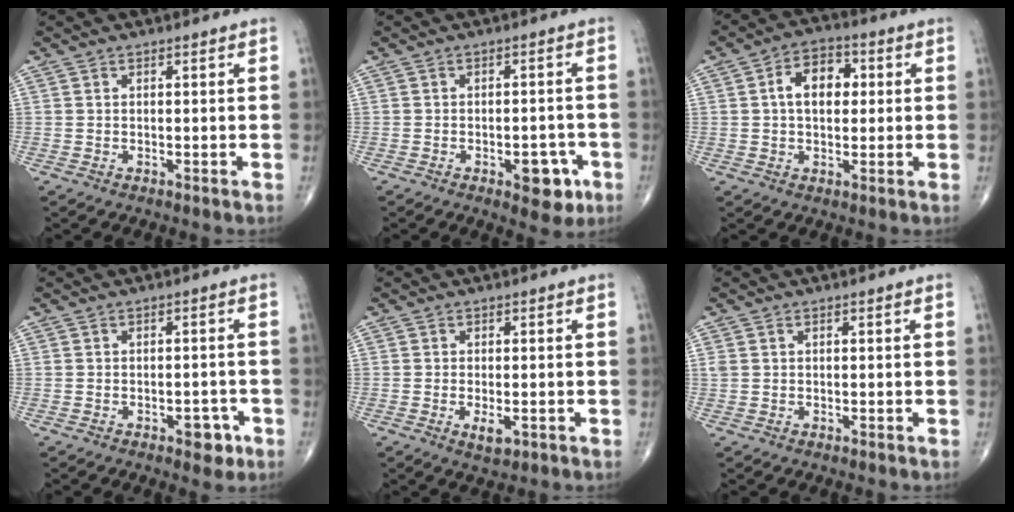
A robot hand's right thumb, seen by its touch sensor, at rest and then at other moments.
{"total": 6.7, "force": [-3.0, 3.4, 5.0], "torque": [-0.039, 0.017, -0.034]}
{"total": 8.4, "force": [1.2, 5.4, 6.2], "torque": [-0.081, 0.016, 0.013]}
{"total": 3.9, "force": [-2.0, 2.1, 2.6], "torque": [-0.018, 0.012, -0.025]}
{"total": 3.2, "force": [-1.0, 1.4, 2.7], "torque": [-0.043, -0.004, -0.014]}
{"total": 1.1, "force": [0.4, 0.7, 0.7], "torque": [-0.018, 0.011, 0.013]}